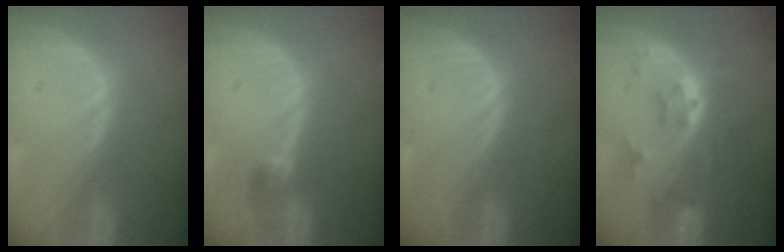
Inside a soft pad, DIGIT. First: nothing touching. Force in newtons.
{"total": 2.7, "press": 2.7, "slide": 0.1}
{"total": 0.0}
{"total": 5.9, "press": 5.4, "slide": 2.5}